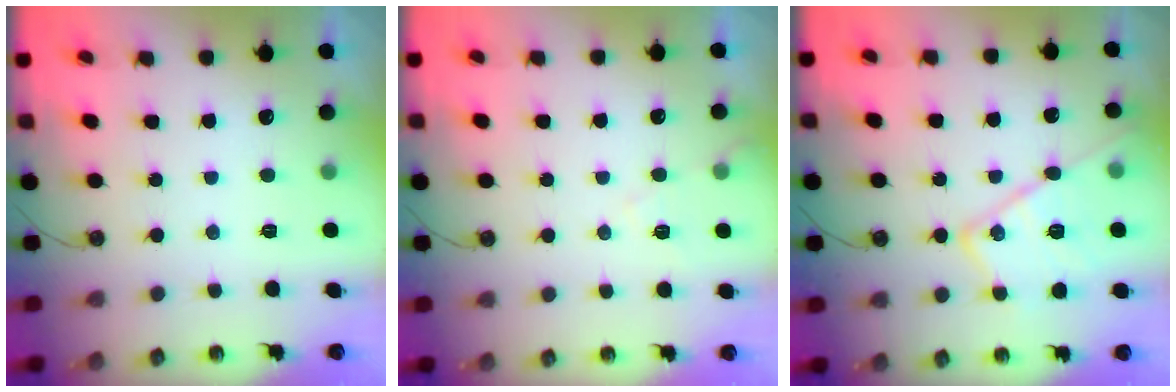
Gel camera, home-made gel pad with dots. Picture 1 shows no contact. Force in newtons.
{"total": 6.1, "press": 6.0, "slide": 1.0}
{"total": 16.5, "press": 16.5, "slide": 1.6}